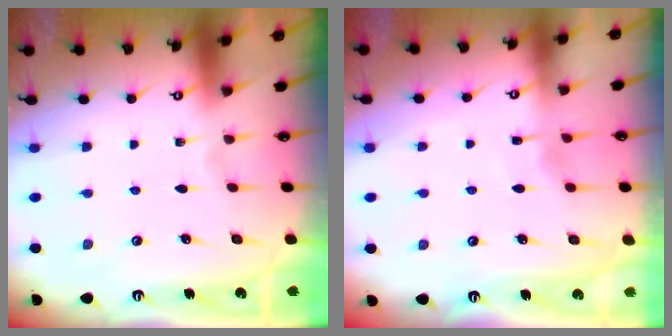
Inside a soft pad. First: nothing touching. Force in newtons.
{"total": 4.5, "press": 4.4, "slide": 0.4}